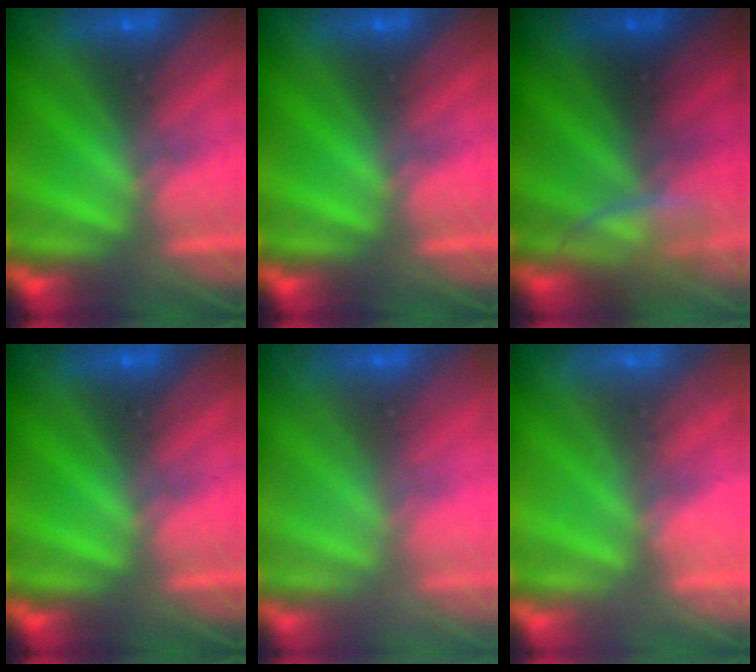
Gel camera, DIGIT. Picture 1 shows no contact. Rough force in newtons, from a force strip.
{"total": 0.0}
{"total": 2.6}
{"total": 0.0}
{"total": 3.0}
{"total": 2.2}